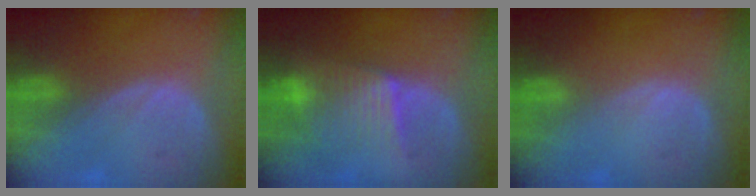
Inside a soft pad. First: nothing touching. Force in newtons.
{"total": 6.4, "press": 6.3, "slide": 0.7}
{"total": 0.0}